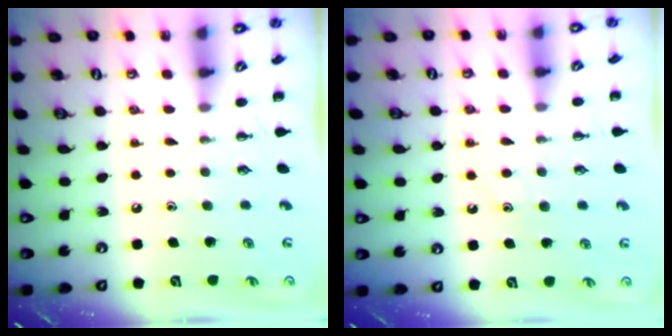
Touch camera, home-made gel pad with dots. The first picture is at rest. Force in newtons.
{"total": 7.7, "press": 7.6, "slide": 1.1}